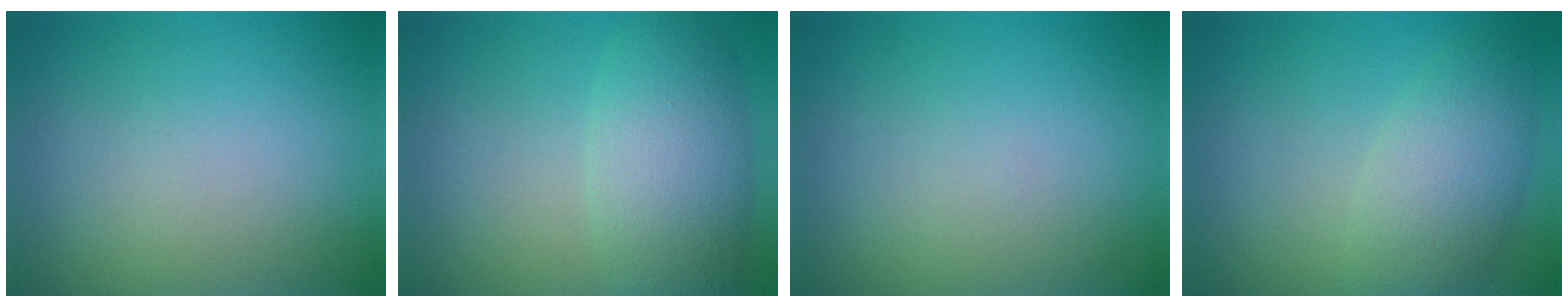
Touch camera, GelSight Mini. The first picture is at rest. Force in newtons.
{"total": 5.6, "press": 5.6, "slide": 0.5}
{"total": 0.0}
{"total": 4.7, "press": 4.7, "slide": 0.5}